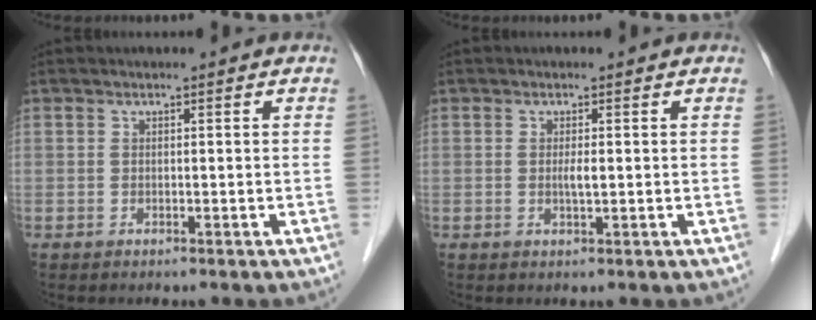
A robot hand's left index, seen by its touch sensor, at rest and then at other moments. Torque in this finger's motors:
{"motor_torque": [0.44, 0.32, 0.02, 0.05]}